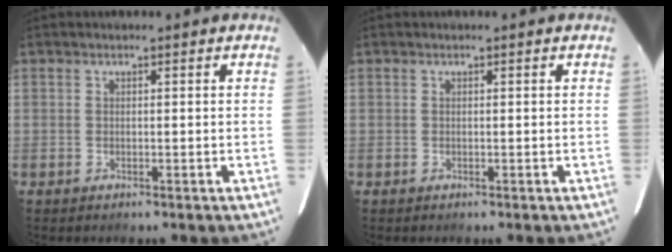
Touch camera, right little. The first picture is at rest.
{"total": 0.0}